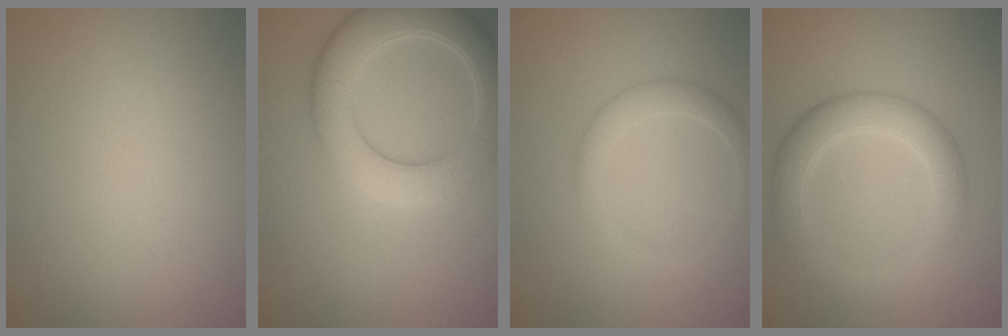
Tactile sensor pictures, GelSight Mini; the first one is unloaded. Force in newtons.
{"total": 6.7, "press": 6.6, "slide": 0.7}
{"total": 2.2, "press": 2.2, "slide": 0.1}
{"total": 4.3, "press": 4.3, "slide": 0.2}